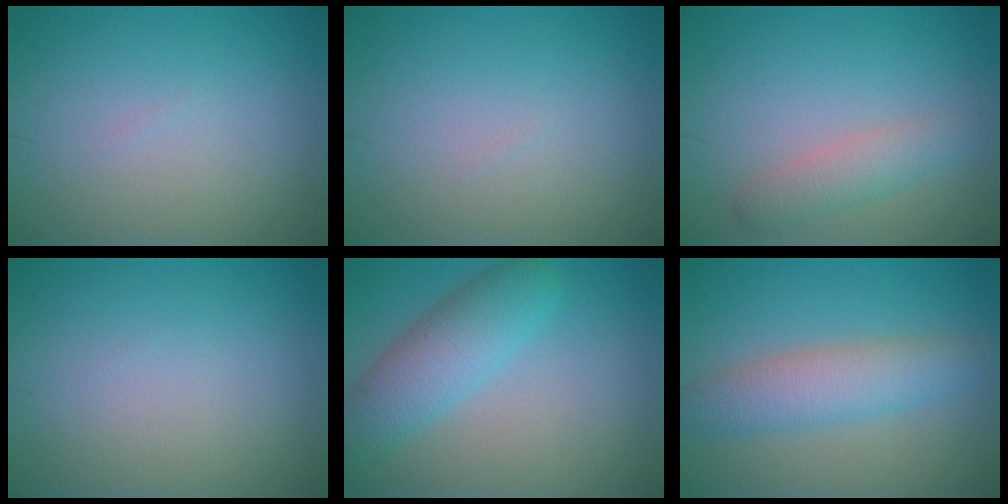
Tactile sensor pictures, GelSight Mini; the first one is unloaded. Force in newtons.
{"total": 0.0}
{"total": 2.4, "press": 2.3, "slide": 0.1}
{"total": 0.0}
{"total": 4.9, "press": 4.9, "slide": 0.2}
{"total": 4.6, "press": 4.6, "slide": 0.3}